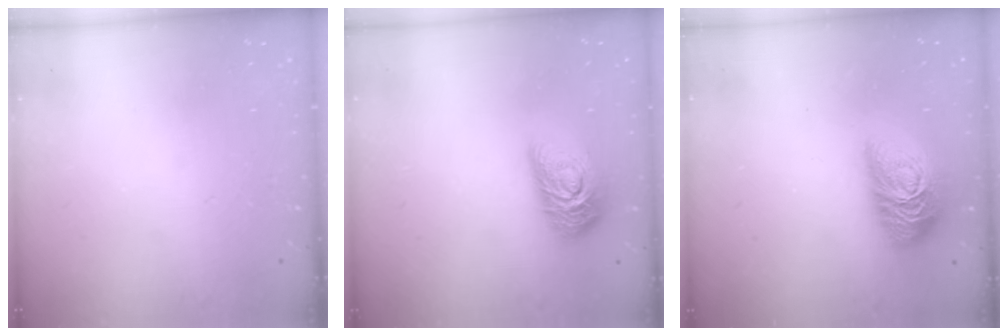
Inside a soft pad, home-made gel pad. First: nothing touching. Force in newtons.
{"total": 14.6, "press": 14.6, "slide": 0.8}
{"total": 17.5, "press": 17.4, "slide": 1.5}